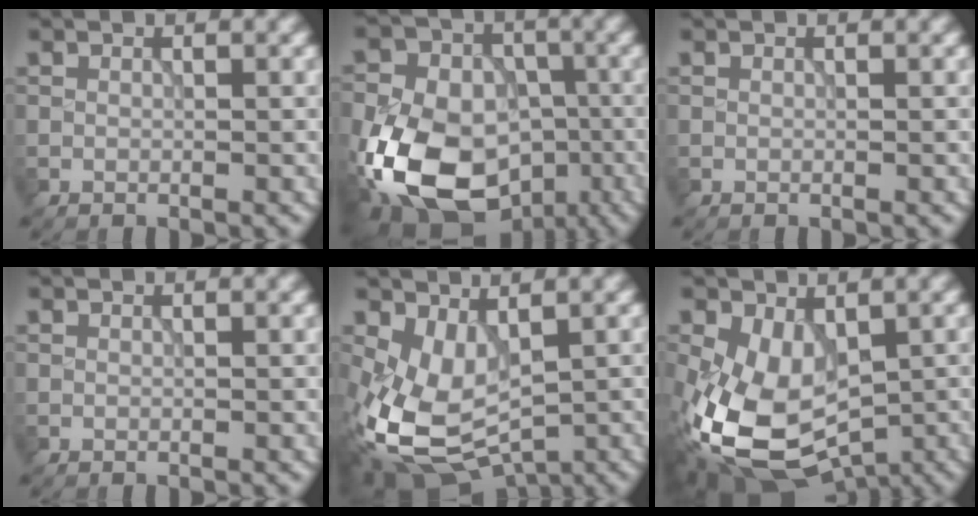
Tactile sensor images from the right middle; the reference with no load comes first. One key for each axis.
{"total": 16.5, "fx": -6.3, "fy": 11.7, "fz": 9.9, "tx": -0.182, "ty": -0.017, "tz": -0.114}
{"total": 0.0}
{"total": 0.0}
{"total": 7.8, "fx": -0.9, "fy": 4.7, "fz": 6.1, "tx": -0.135, "ty": -0.013, "tz": -0.012}
{"total": 9.8, "fx": -1.6, "fy": 6.2, "fz": 7.4, "tx": -0.162, "ty": -0.029, "tz": -0.017}